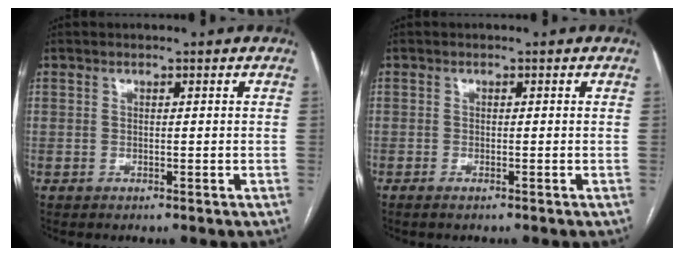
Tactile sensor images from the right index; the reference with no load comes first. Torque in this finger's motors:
{"motor_torque": [-0.07, 0.08, -0.04, 0.01]}